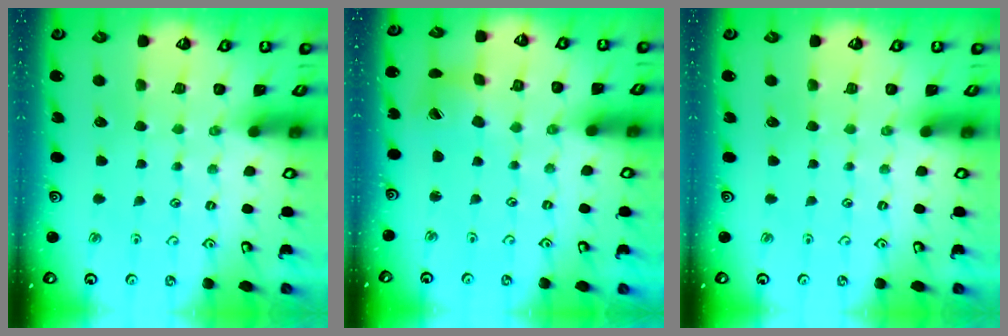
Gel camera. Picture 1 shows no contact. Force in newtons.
{"total": 4.9, "press": 4.9, "slide": 0.5}
{"total": 0.0}